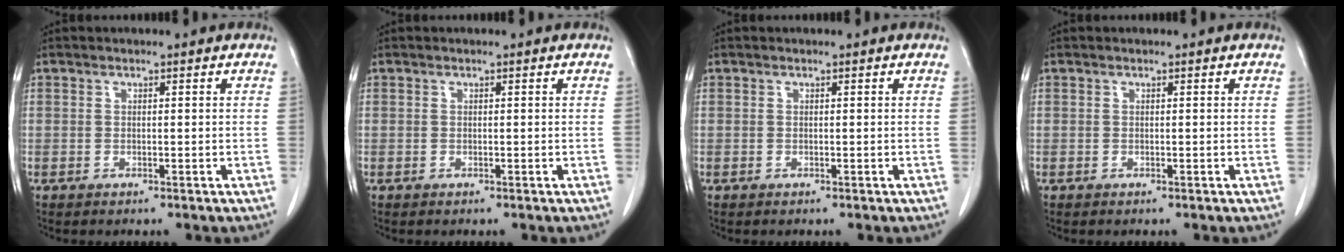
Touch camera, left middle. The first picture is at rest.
{"total": 0.0}
{"total": 0.0}
{"total": 0.0}